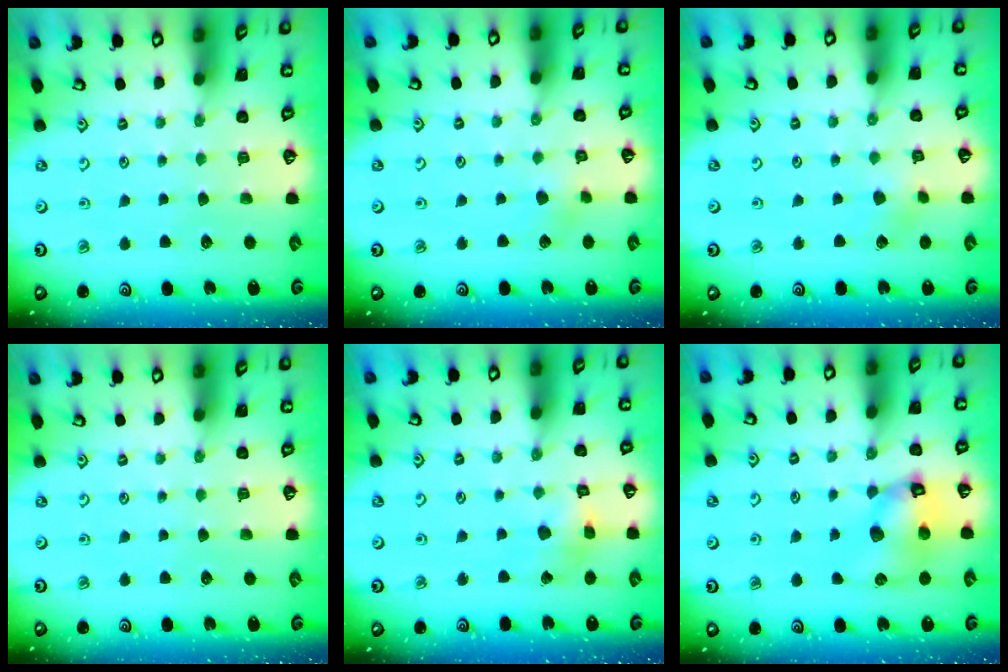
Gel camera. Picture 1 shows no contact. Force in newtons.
{"total": 3.2, "press": 3.2, "slide": 0.3}
{"total": 2.5, "press": 2.4, "slide": 0.6}
{"total": 0.0}
{"total": 5.8, "press": 5.8, "slide": 0.5}
{"total": 11.2, "press": 11.1, "slide": 1.5}